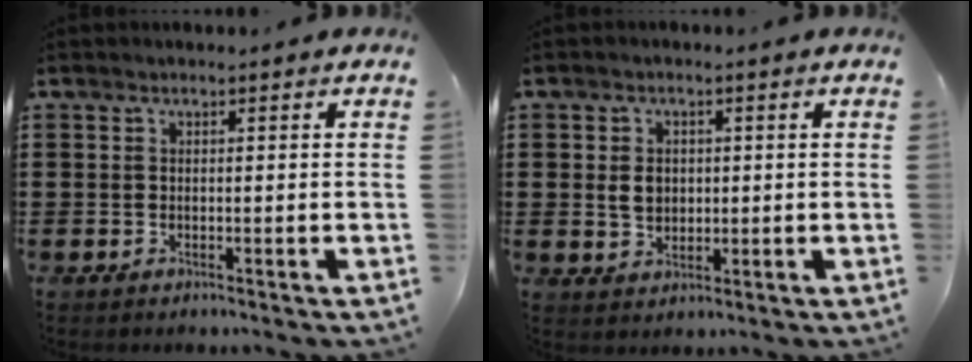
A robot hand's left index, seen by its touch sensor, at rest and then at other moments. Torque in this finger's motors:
{"motor_torque": [0.97, 0.69, 0.49, 0.04]}